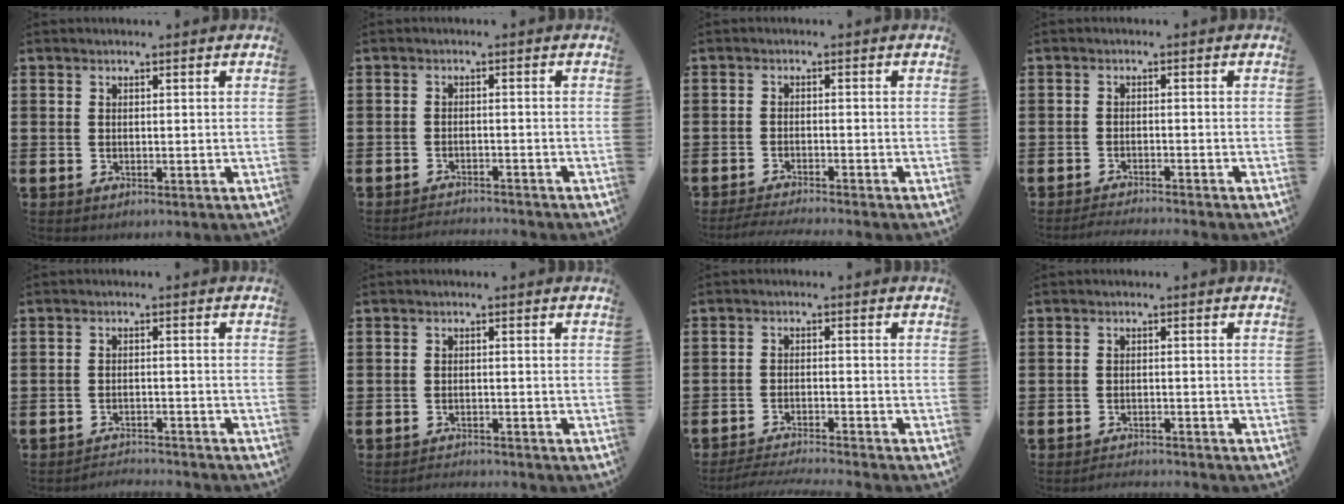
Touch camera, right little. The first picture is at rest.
{"total": 1.6, "force": [-1.6, -0.1, -0.1], "torque": [-0.003, 0.005, -0.035]}
{"total": 1.9, "force": [-1.8, -0.2, 0.7], "torque": [-0.010, 0.004, -0.036]}
{"total": 1.6, "force": [-1.5, -0.2, 0.3], "torque": [-0.005, 0.003, -0.030]}
{"total": 2.1, "force": [-2.1, -0.1, -0.2], "torque": [-0.002, 0.004, -0.046]}
{"total": 1.3, "force": [-1.3, -0.1, -0.1], "torque": [-0.002, 0.003, -0.027]}
{"total": 2.7, "force": [-2.6, -0.3, 0.6], "torque": [-0.009, 0.000, -0.054]}
{"total": 1.5, "force": [-1.5, -0.1, -0.1], "torque": [-0.003, 0.004, -0.032]}